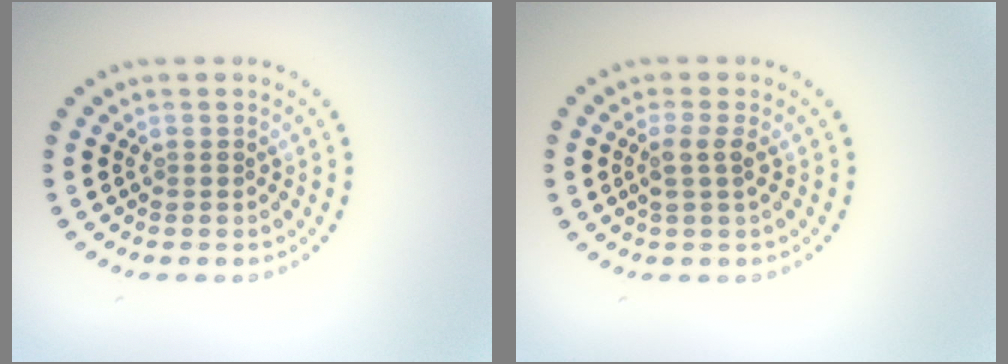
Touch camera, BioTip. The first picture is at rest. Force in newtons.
{"total": 1.6, "press": 1.3, "slide": 0.9}